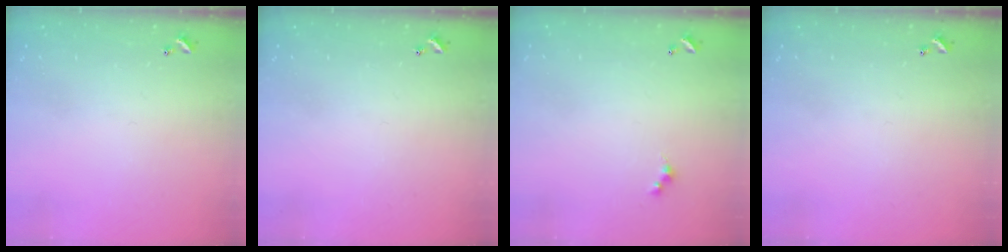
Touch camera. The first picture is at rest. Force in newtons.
{"total": 0.0}
{"total": 1.5, "press": 1.4, "slide": 0.3}
{"total": 0.0}